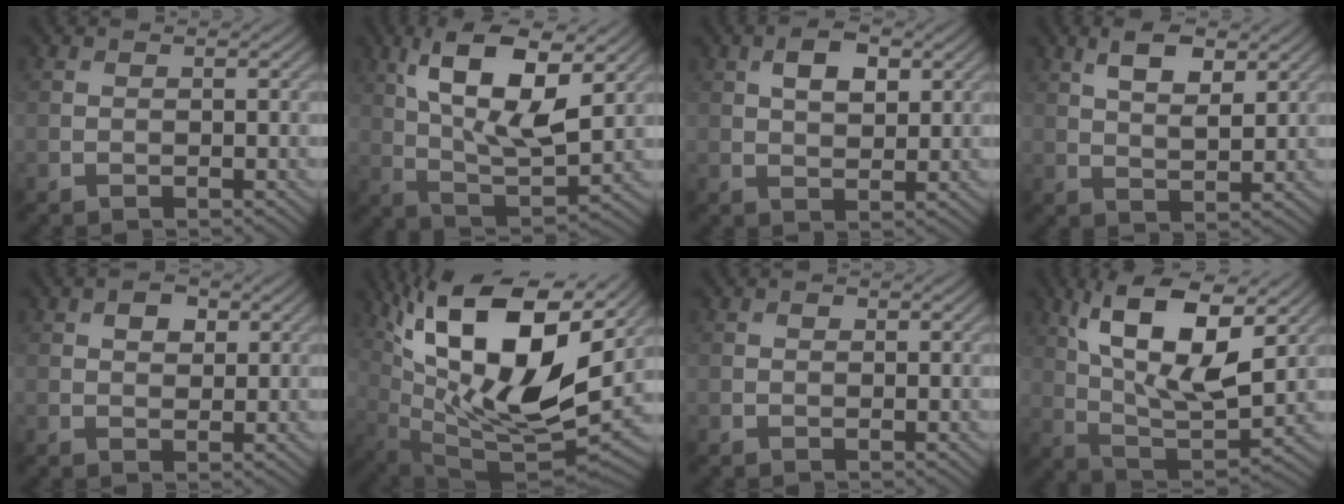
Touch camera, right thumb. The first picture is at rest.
{"total": 13.6, "force": [5.5, 5.4, 11.2], "torque": [-0.214, 0.001, 0.092]}
{"total": 4.8, "force": [1.9, 2.5, 3.7], "torque": [-0.067, 0.004, 0.030]}
{"total": 5.8, "force": [3.1, 2.3, 4.3], "torque": [-0.083, 0.000, 0.058]}
{"total": 2.5, "force": [1.2, 1.6, 1.6], "torque": [-0.028, 0.001, 0.019]}
{"total": 18.9, "force": [7.2, 8.3, 15.4], "torque": [-0.305, 0.013, 0.124]}
{"total": 0.6, "force": [0.2, 0.4, 0.3], "torque": [-0.001, -0.003, 0.002]}
{"total": 15.3, "force": [6.4, 6.1, 12.4], "torque": [-0.234, 0.008, 0.104]}